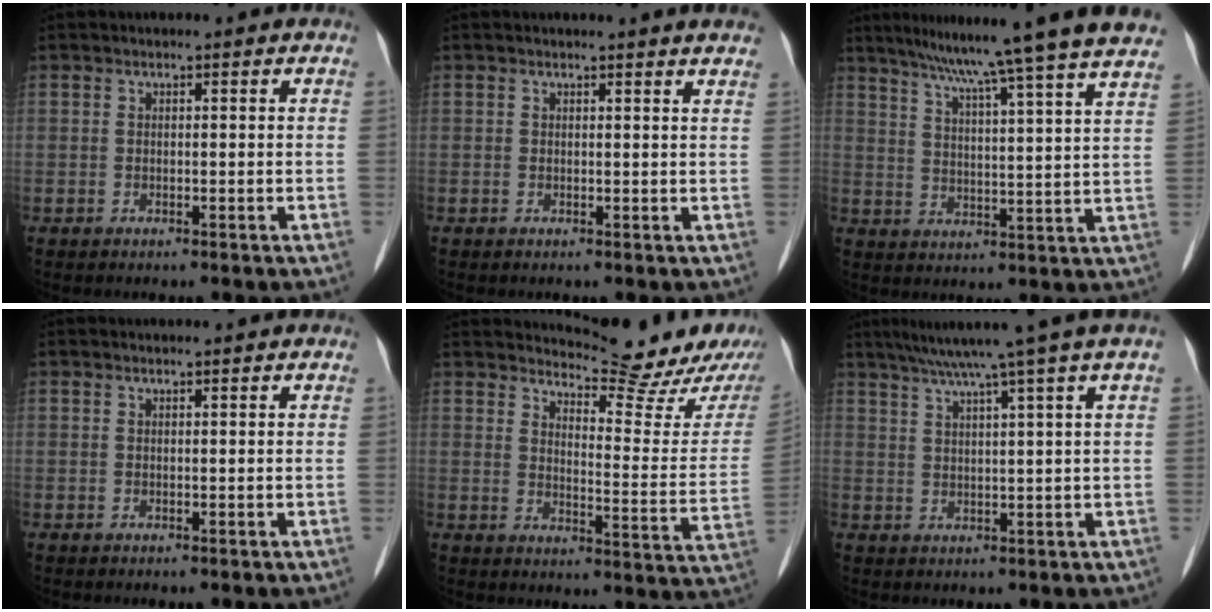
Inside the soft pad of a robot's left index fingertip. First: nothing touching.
{"total": 4.3, "force": [4.1, 0.0, 1.3], "torque": [-0.020, 0.000, 0.028]}
{"total": 19.9, "force": [17.0, -2.0, 10.1], "torque": [-0.161, -0.019, 0.221]}
{"total": 0.8, "force": [0.7, 0.0, 0.3], "torque": [-0.011, 0.006, 0.012]}
{"total": 12.6, "force": [12.2, 0.1, 2.9], "torque": [-0.028, -0.069, 0.151]}
{"total": 9.3, "force": [6.7, -2.5, 5.9], "torque": [-0.090, 0.015, 0.095]}